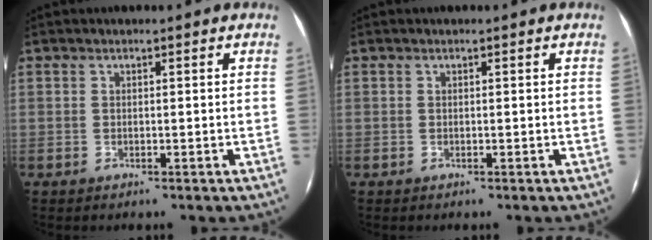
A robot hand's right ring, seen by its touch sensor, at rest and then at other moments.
{"total": 0.0}